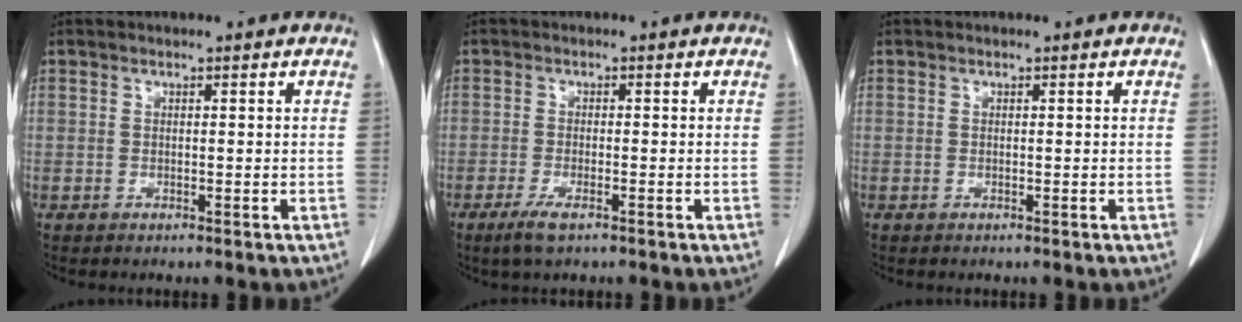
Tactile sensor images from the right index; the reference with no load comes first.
{"total": 2.9, "force": [-1.8, 0.6, 2.2], "torque": [-0.050, -0.005, -0.034]}
{"total": 0.0}